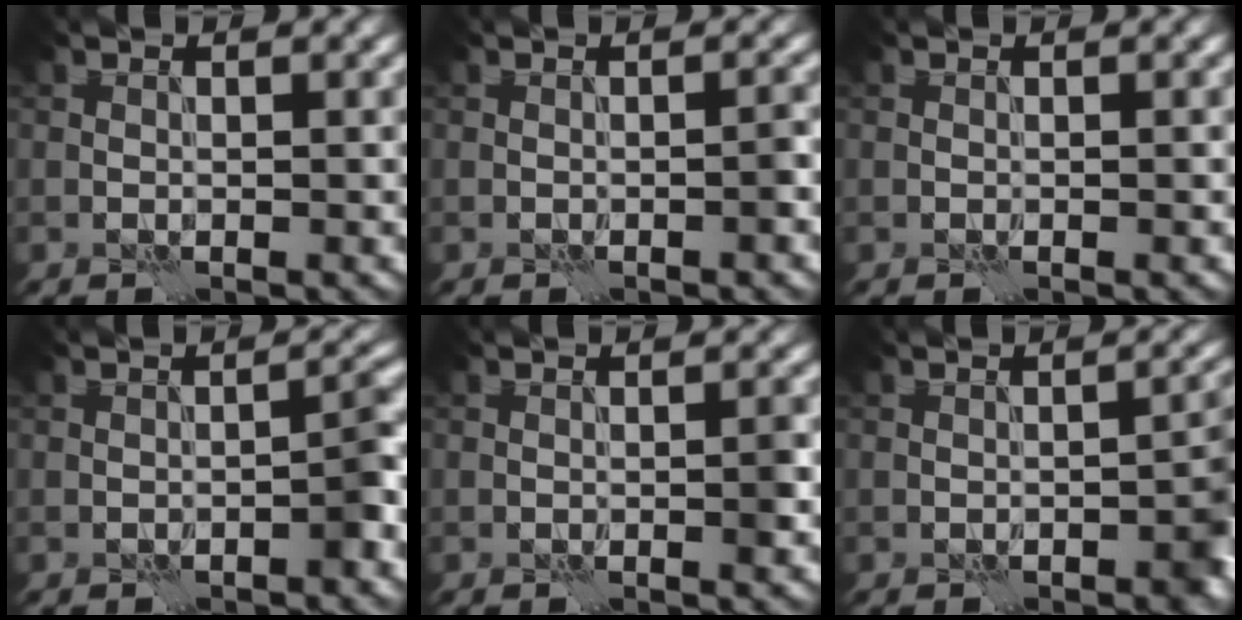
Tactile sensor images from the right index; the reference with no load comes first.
{"total": 0.8, "force": [-0.5, 0.0, 0.6], "torque": [-0.010, 0.006, -0.008]}
{"total": 0.0}
{"total": 1.8, "force": [-1.1, 0.3, 1.5], "torque": [-0.021, 0.011, -0.018]}
{"total": 0.9, "force": [-0.3, 0.1, 0.8], "torque": [-0.013, 0.002, -0.005]}
{"total": 3.1, "force": [-1.4, 1.3, 2.5], "torque": [-0.027, 0.009, -0.019]}